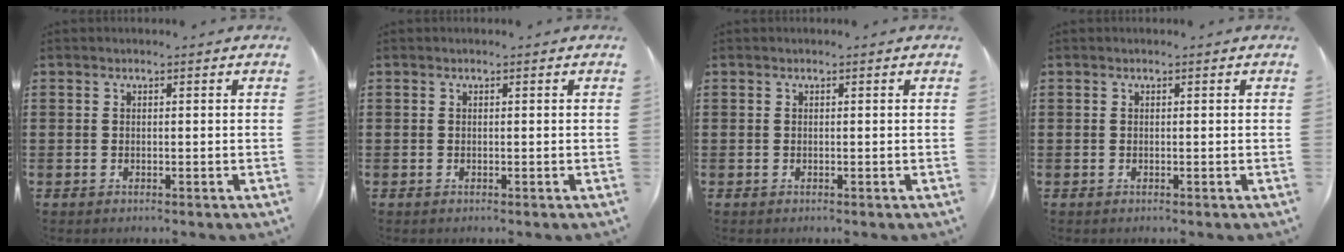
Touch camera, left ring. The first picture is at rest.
{"total": 0.0}
{"total": 0.0}
{"total": 0.0}